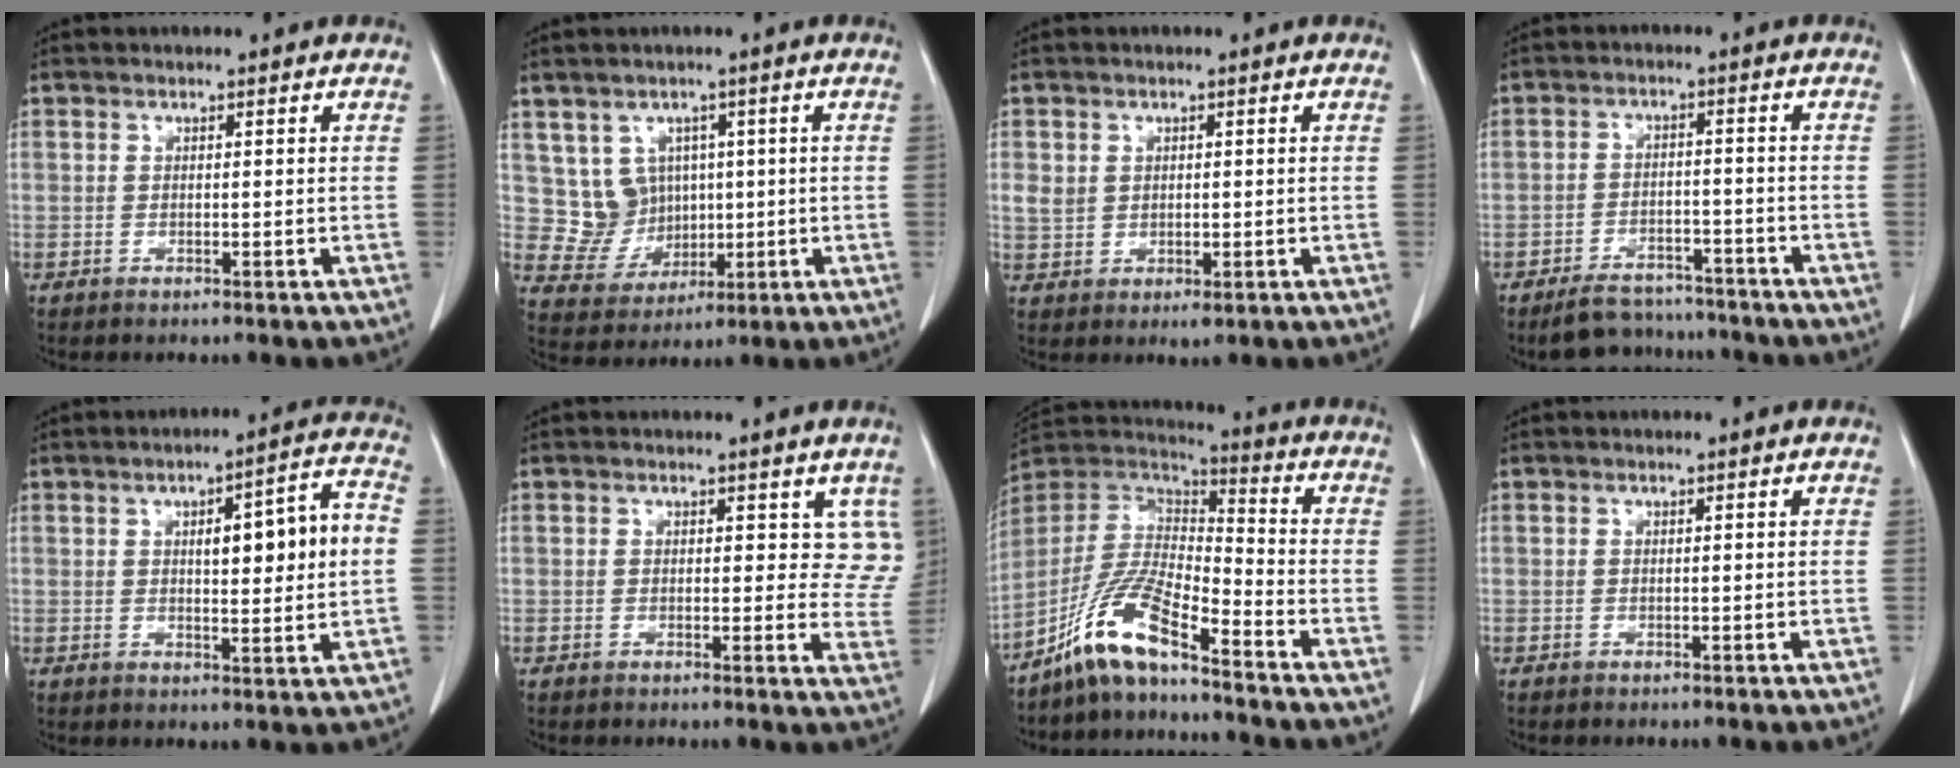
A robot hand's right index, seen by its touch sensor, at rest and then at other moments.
{"total": 6.3, "force": [1.7, 5.9, 1.4], "torque": [-0.028, 0.017, 0.047]}
{"total": 3.7, "force": [0.3, 3.0, 2.1], "torque": [-0.041, 0.001, 0.017]}
{"total": 7.4, "force": [-6.7, 2.9, 1.3], "torque": [-0.015, 0.006, -0.100]}
{"total": 10.8, "force": [1.1, 1.7, 10.6], "torque": [-0.148, 0.026, 0.018]}
{"total": 5.1, "force": [2.8, 3.3, 2.7], "torque": [-0.004, -0.012, 0.020]}
{"total": 11.3, "force": [-8.2, 1.6, 7.6], "torque": [-0.167, 0.009, -0.158]}
{"total": 0.0}